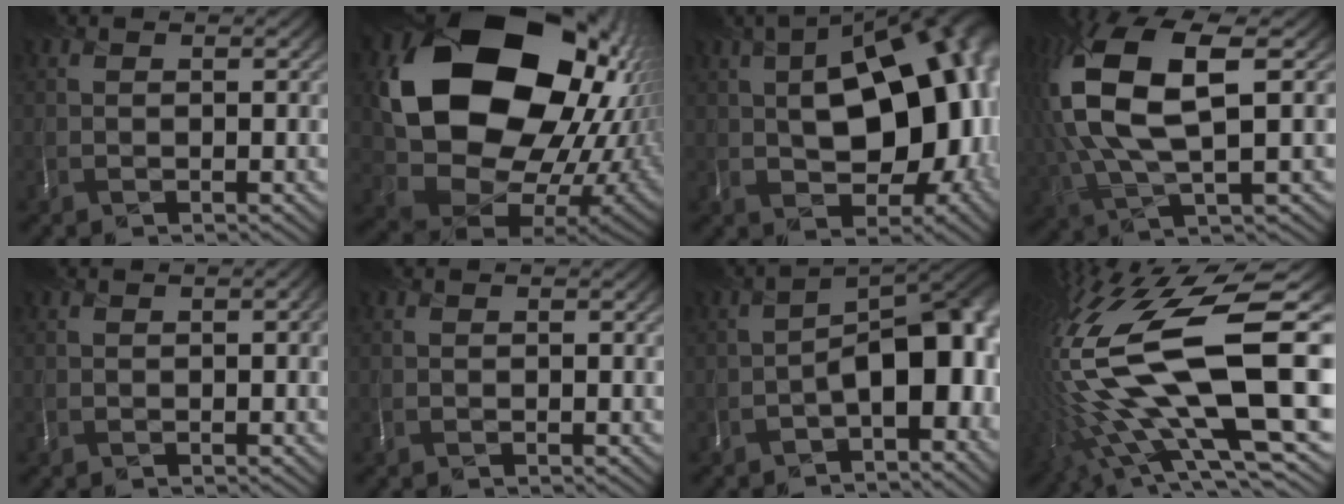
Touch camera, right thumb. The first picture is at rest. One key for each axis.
{"total": 19.6, "fx": 4.7, "fy": 15.6, "fz": 10.9, "tx": -0.247, "ty": -0.048, "tz": 0.140}
{"total": 16.4, "fx": 0.2, "fy": 9.8, "fz": 13.2, "tx": -0.161, "ty": 0.001, "tz": 0.005}
{"total": 12.8, "fx": 2.0, "fy": 5.8, "fz": 11.3, "tx": -0.274, "ty": -0.001, "tz": 0.048}
{"total": 0.6, "fx": 0.0, "fy": 0.1, "fz": 0.5, "tx": -0.002, "ty": 0.000, "tz": 0.000}
{"total": 0.0}
{"total": 9.3, "fx": -2.8, "fy": 4.1, "fz": 7.8, "tx": -0.124, "ty": -0.005, "tz": -0.035}
{"total": 19.2, "fx": -0.7, "fy": 7.5, "fz": 17.7, "tx": -0.378, "ty": -0.027, "tz": -0.002}